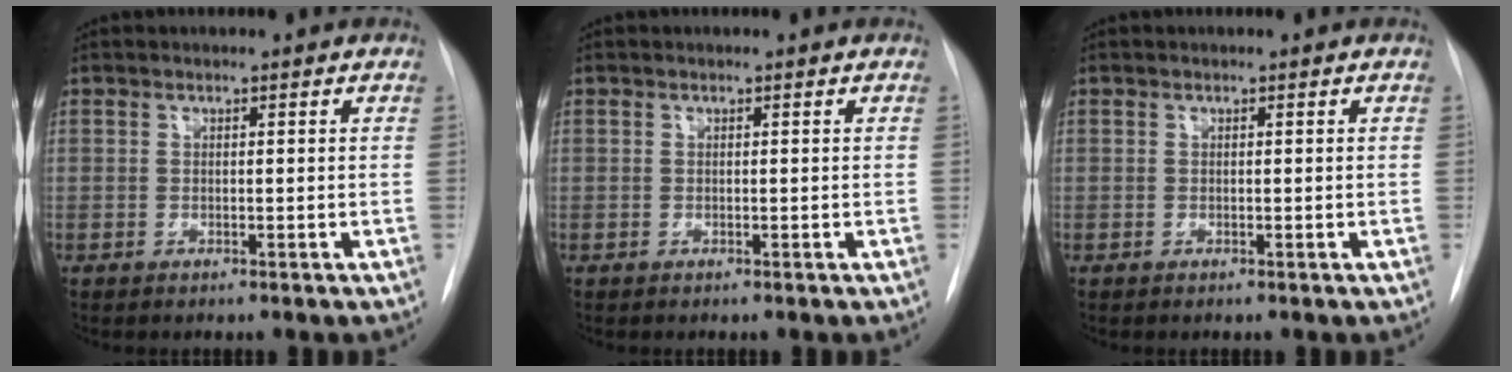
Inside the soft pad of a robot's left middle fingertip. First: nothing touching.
{"total": 0.0}
{"total": 0.0}